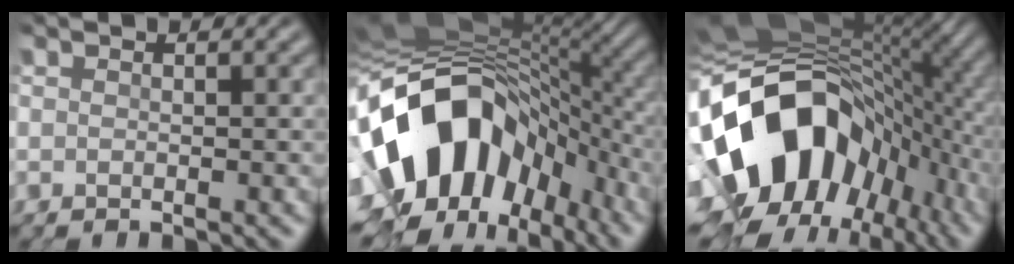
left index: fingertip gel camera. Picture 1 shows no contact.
{"total": 16.7, "force": [-3.6, 11.7, 11.3], "torque": [-0.209, -0.009, -0.054]}
{"total": 17.1, "force": [-2.8, 12.5, 11.4], "torque": [-0.209, 0.001, -0.045]}